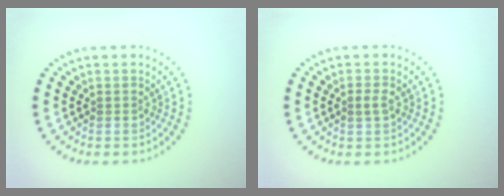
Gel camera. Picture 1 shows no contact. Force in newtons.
{"total": 1.0, "press": 1.0, "slide": 0.2}